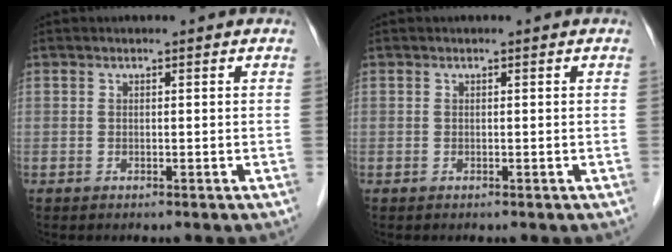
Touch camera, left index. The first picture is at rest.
{"total": 0.0}